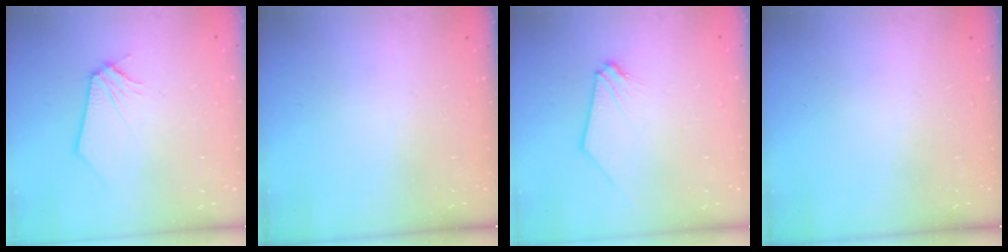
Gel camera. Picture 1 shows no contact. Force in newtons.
{"total": 0.0}
{"total": 0.0}
{"total": 0.0}